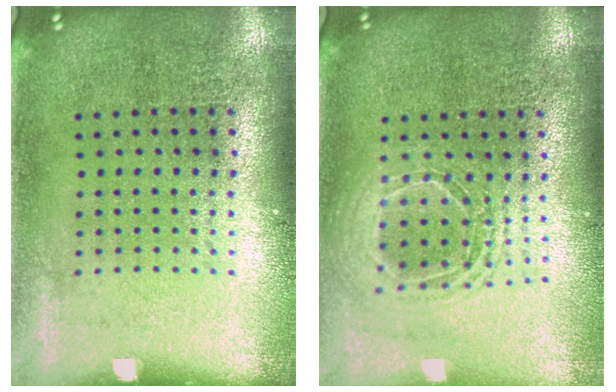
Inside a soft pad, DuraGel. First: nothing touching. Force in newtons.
{"total": 1.6, "press": 1.3, "slide": 0.8}